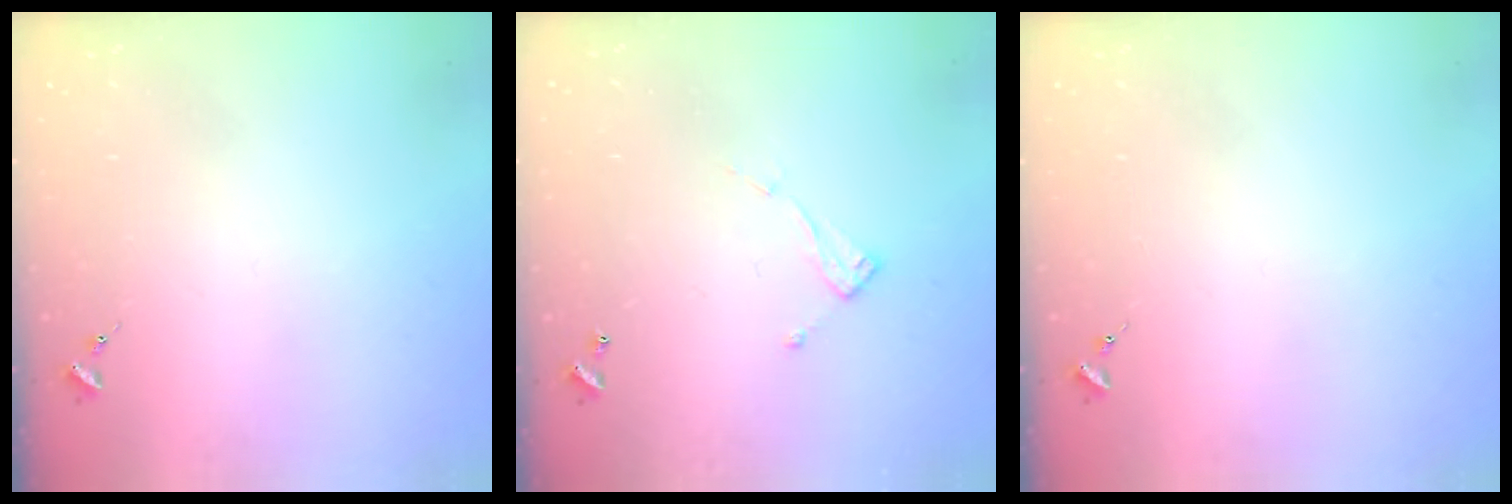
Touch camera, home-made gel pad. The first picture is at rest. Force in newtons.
{"total": 6.6, "press": 6.6, "slide": 0.1}
{"total": 0.0}